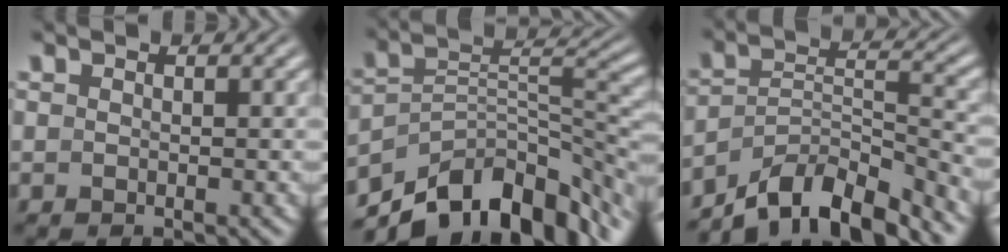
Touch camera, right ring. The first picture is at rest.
{"total": 12.9, "force": [-7.0, 6.9, 8.3], "torque": [-0.130, -0.039, -0.089]}
{"total": 9.6, "force": [-7.0, 4.3, 4.9], "torque": [-0.068, -0.029, -0.104]}